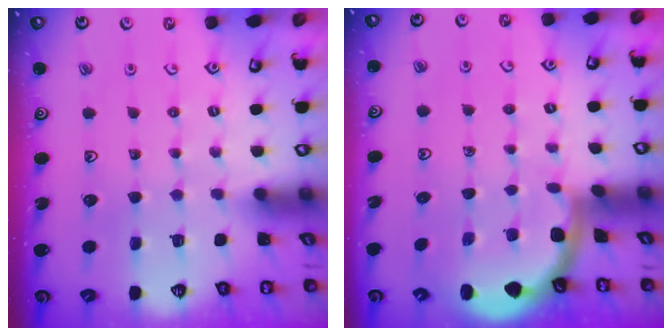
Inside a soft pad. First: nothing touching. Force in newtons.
{"total": 1.7, "press": 1.7, "slide": 0.1}